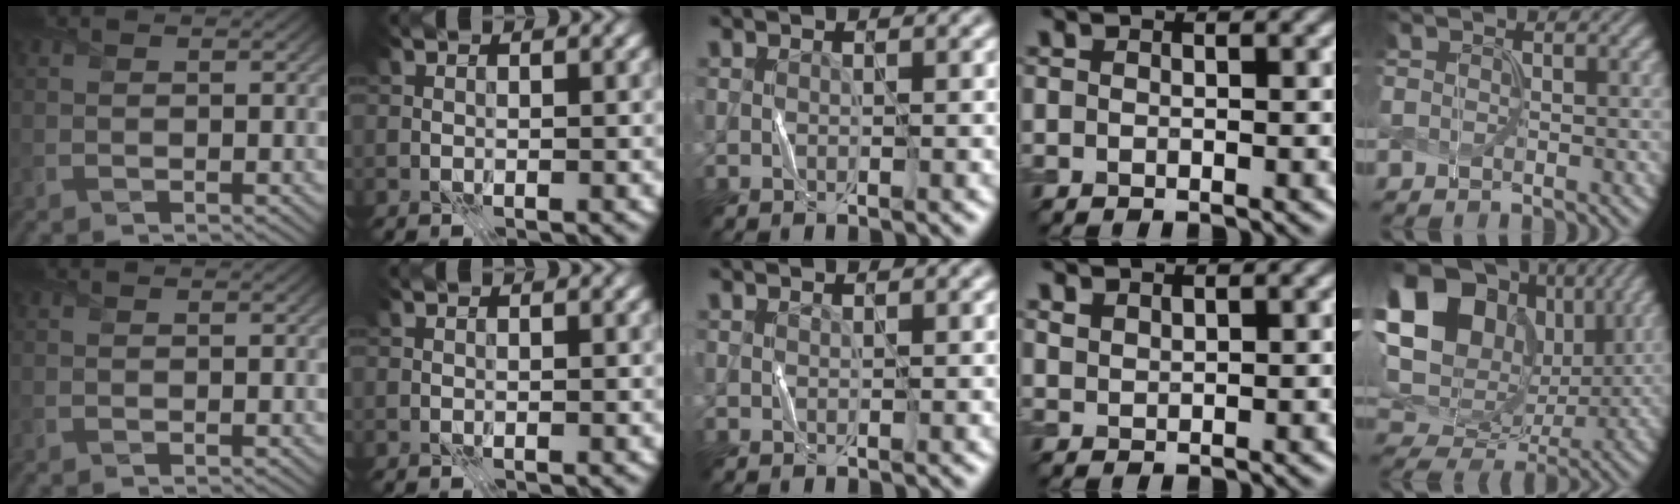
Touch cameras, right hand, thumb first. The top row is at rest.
{"ring": {"total": 1.2, "force": [1.1, 0.4, 0.3], "torque": [-0.011, -0.002, 0.026]}, "little": {"total": 20.3, "force": [7.1, 15.0, 11.7], "torque": [-0.259, 0.054, 0.124]}}